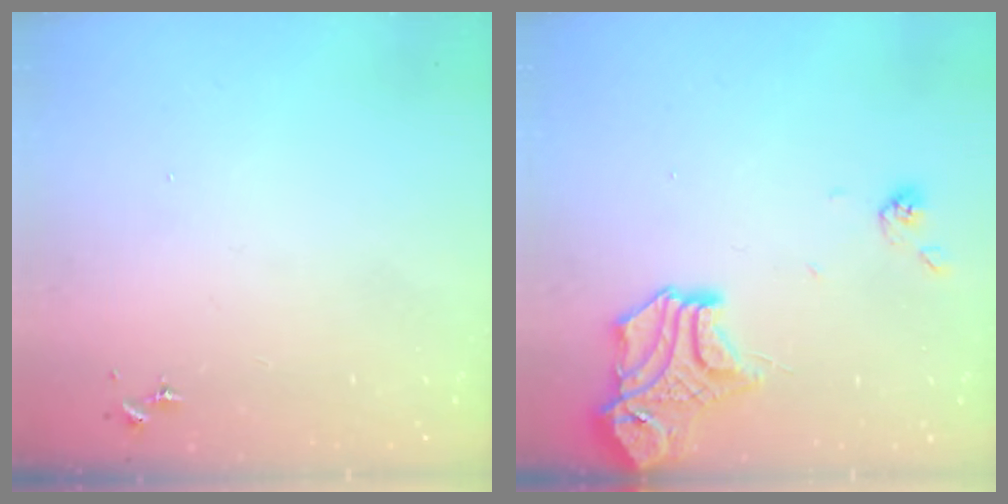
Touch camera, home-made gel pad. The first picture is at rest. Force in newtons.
{"total": 15.8, "press": 15.8, "slide": 1.5}